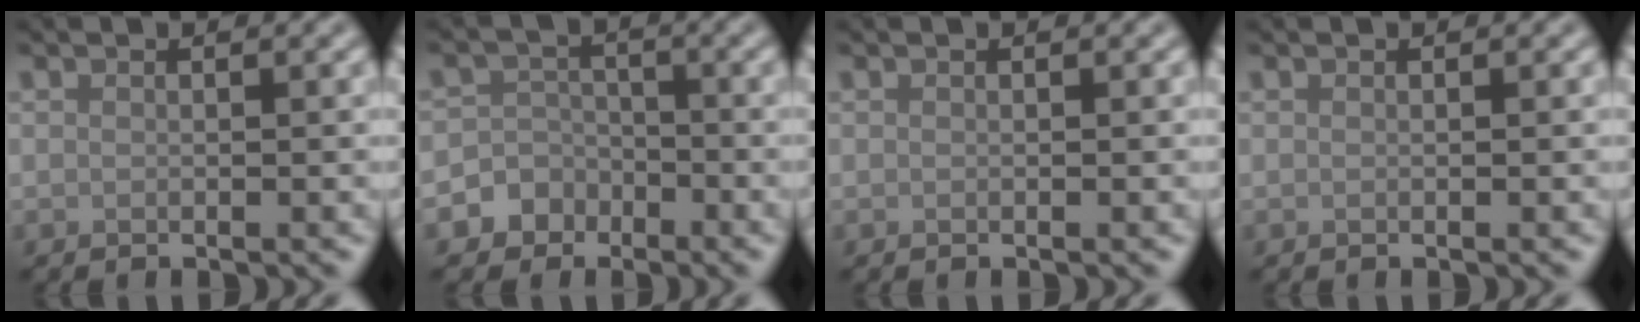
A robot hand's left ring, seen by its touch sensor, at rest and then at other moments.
{"total": 4.9, "force": [-2.6, 4.1, 0.3], "torque": [0.024, 0.000, -0.065]}
{"total": 0.0}
{"total": 0.0}